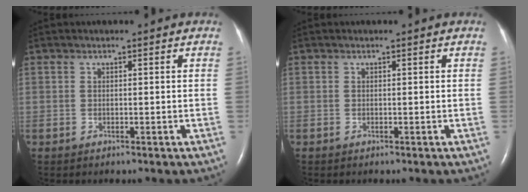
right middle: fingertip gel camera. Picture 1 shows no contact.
{"total": 0.0}